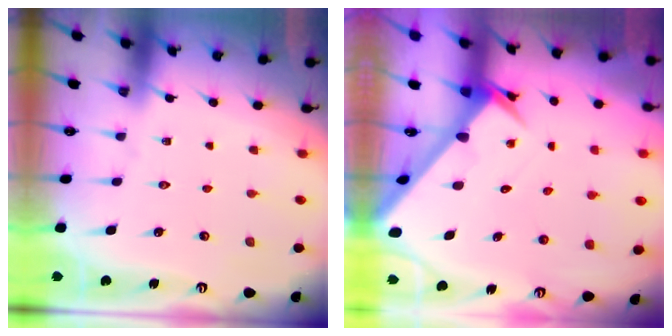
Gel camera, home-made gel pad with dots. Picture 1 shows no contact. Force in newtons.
{"total": 2.9, "press": 2.9, "slide": 0.2}